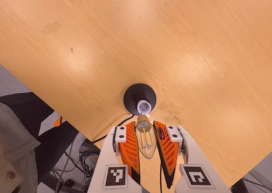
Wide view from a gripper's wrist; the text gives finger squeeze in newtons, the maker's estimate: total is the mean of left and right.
{"total": 22.3, "left": 24.4, "right": 20.2}